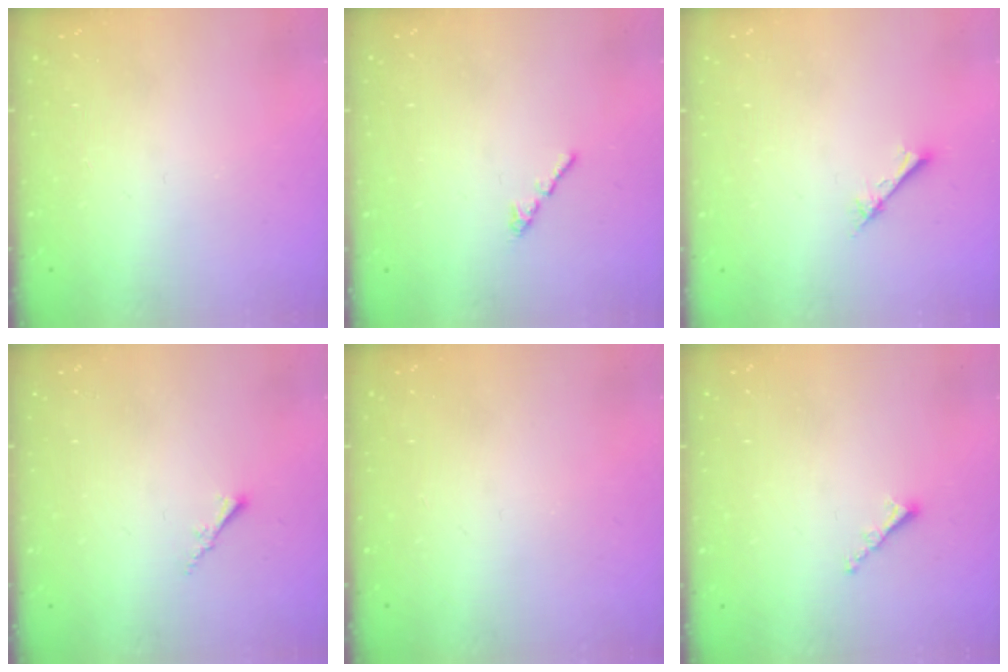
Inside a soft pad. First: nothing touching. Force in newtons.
{"total": 0.7, "press": 0.6, "slide": 0.4}
{"total": 2.3, "press": 2.3, "slide": 0.3}
{"total": 1.5, "press": 1.5, "slide": 0.4}
{"total": 0.0}
{"total": 1.0, "press": 0.9, "slide": 0.4}